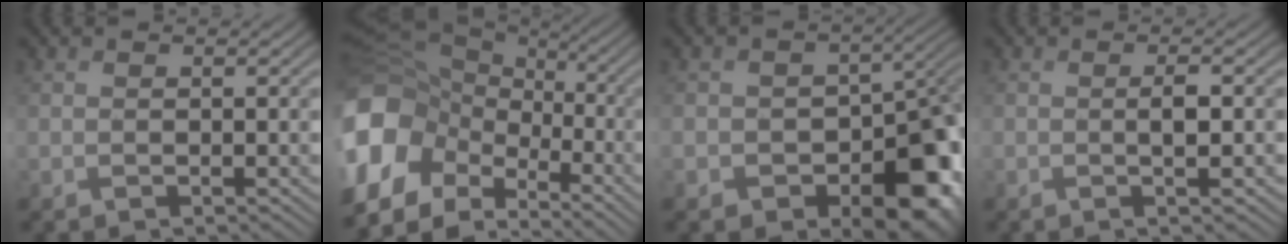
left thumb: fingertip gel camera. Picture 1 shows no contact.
{"total": 16.0, "force": [-6.1, 11.8, 8.9], "torque": [-0.264, -0.009, -0.125]}
{"total": 12.6, "force": [-5.1, 9.0, 7.2], "torque": [-0.075, -0.021, -0.078]}
{"total": 2.0, "force": [-0.1, 0.1, 2.0], "torque": [-0.041, 0.002, -0.005]}